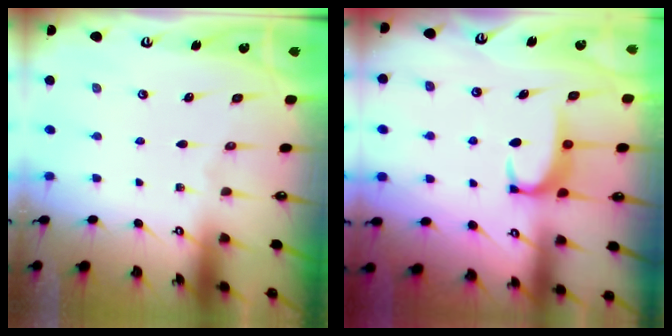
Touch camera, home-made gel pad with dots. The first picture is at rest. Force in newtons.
{"total": 2.8, "press": 2.7, "slide": 0.4}